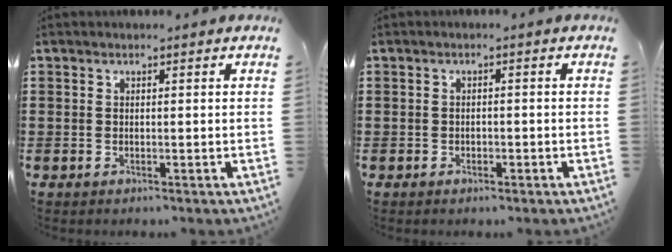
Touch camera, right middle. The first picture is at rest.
{"total": 0.8, "force": [-0.6, 0.5, 0.2], "torque": [-0.004, 0.000, -0.013]}